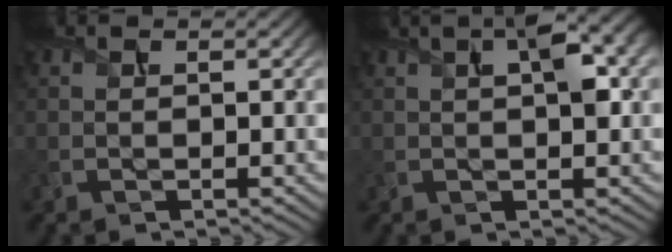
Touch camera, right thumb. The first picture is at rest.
{"total": 5.1, "force": [1.5, 1.4, 4.7], "torque": [-0.079, 0.013, 0.022]}